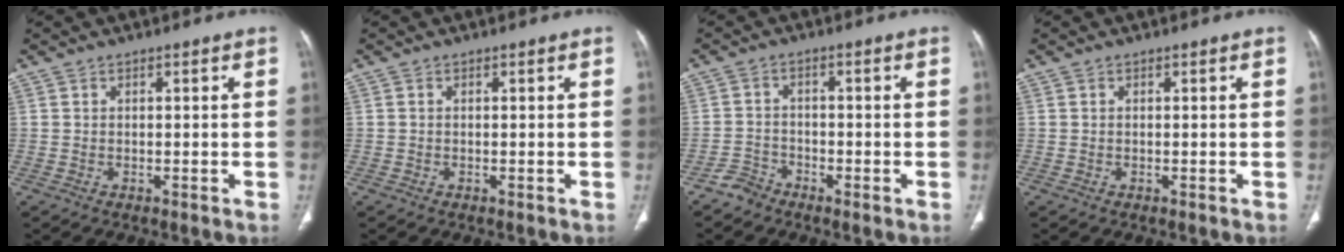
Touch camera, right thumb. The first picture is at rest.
{"total": 0.0}
{"total": 2.7, "force": [-2.5, 1.2, -0.2], "torque": [0.010, 0.007, -0.051]}
{"total": 0.0}